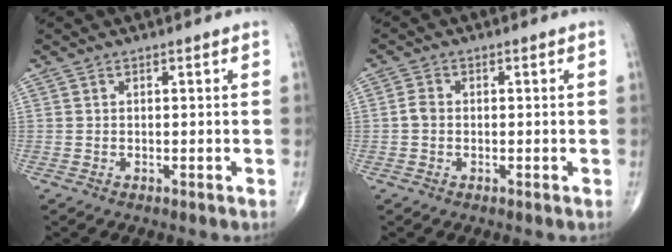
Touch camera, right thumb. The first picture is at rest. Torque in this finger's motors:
{"motor_torque": [-0.22, 0.19, 0.30, 0.11, 0.07]}